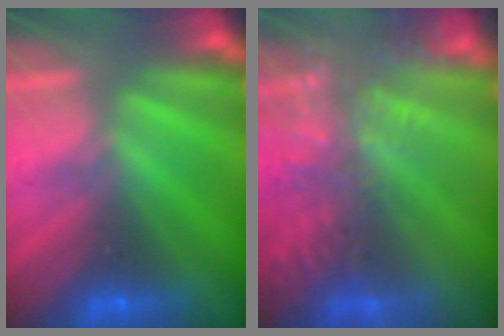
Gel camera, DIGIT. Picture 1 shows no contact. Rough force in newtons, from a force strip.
{"total": 7.8}